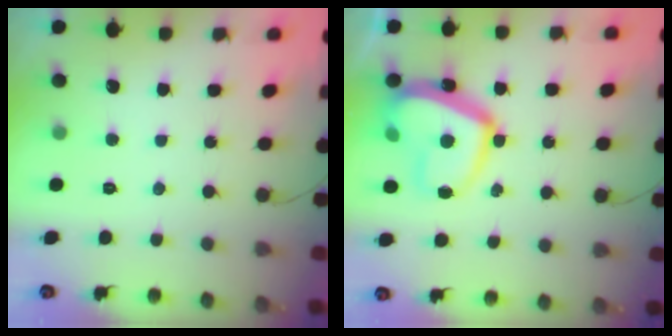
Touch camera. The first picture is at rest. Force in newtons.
{"total": 17.8, "press": 17.7, "slide": 1.6}